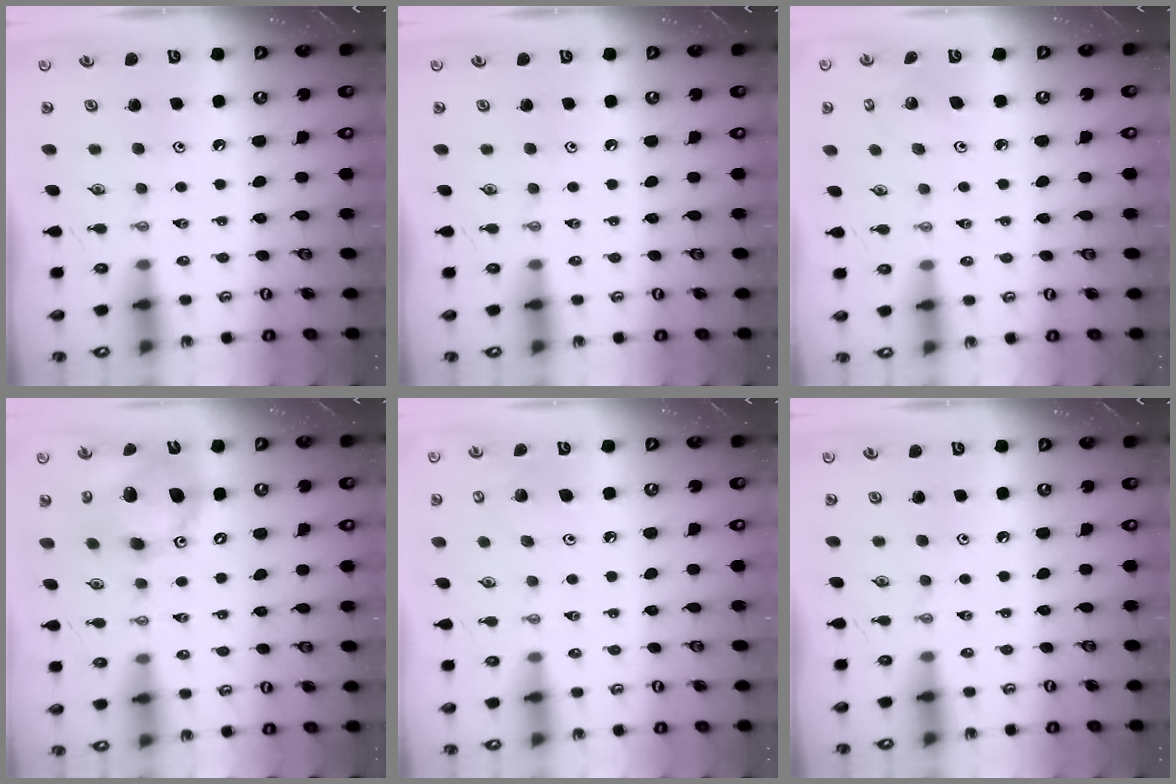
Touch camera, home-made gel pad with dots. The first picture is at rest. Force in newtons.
{"total": 0.0}
{"total": 1.7, "press": 1.6, "slide": 0.2}
{"total": 14.0, "press": 13.8, "slide": 2.5}
{"total": 7.7, "press": 7.5, "slide": 1.7}
{"total": 0.0}